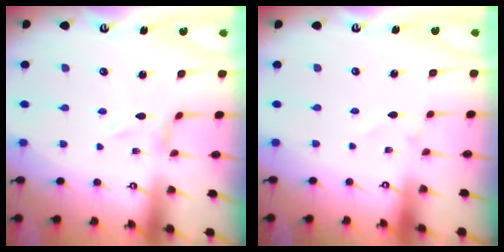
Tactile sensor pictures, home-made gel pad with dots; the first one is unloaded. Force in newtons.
{"total": 1.4, "press": 1.4, "slide": 0.0}